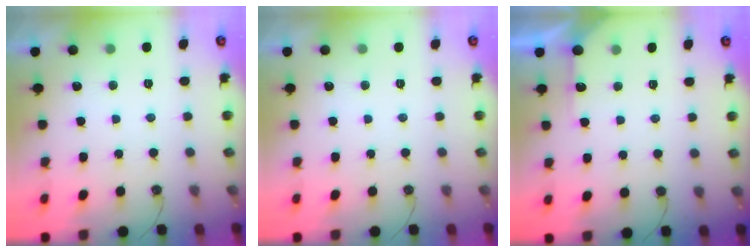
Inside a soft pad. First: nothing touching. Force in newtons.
{"total": 0.0}
{"total": 5.0, "press": 4.9, "slide": 0.6}